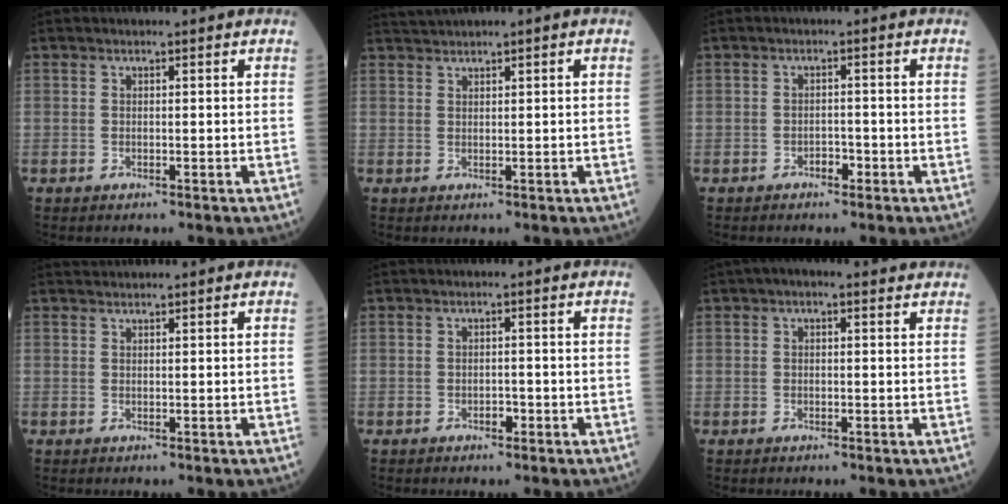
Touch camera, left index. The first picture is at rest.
{"total": 1.8, "force": [1.4, -0.2, 1.1], "torque": [-0.028, 0.018, 0.034]}
{"total": 1.6, "force": [-1.1, 0.8, 0.9], "torque": [-0.010, 0.004, -0.019]}
{"total": 0.8, "force": [0.7, -0.3, -0.1], "torque": [-0.006, 0.007, 0.020]}
{"total": 1.3, "force": [-0.8, 0.7, 0.8], "torque": [-0.011, 0.003, -0.012]}
{"total": 2.7, "force": [1.8, 1.0, 1.8], "torque": [-0.027, 0.023, 0.017]}